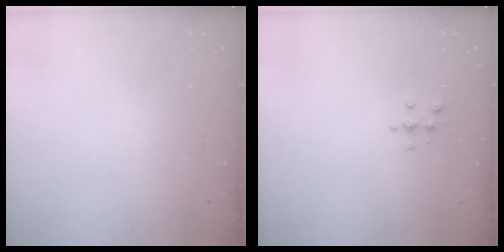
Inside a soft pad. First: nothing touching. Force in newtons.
{"total": 4.9, "press": 4.9, "slide": 0.5}